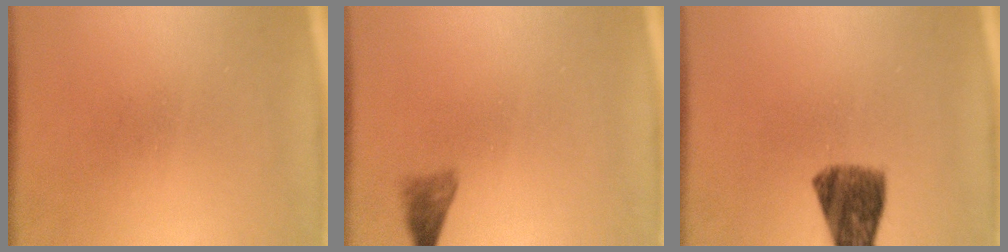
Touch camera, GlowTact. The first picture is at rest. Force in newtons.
{"total": 1.9}
{"total": 8.1}